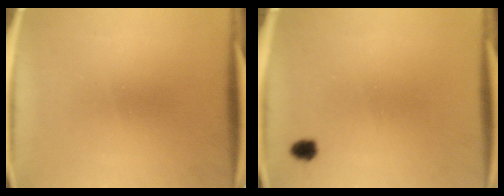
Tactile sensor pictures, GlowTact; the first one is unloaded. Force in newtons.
{"total": 1.8}